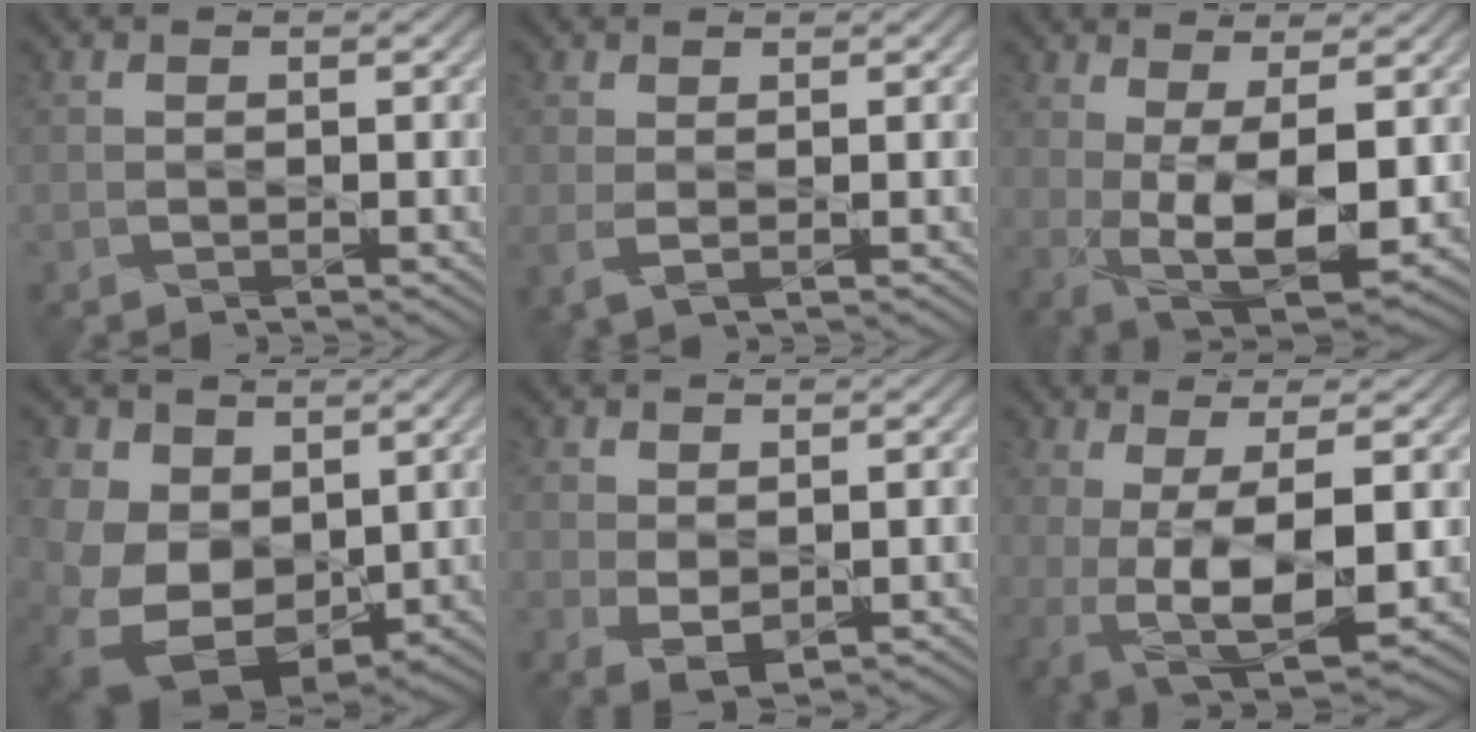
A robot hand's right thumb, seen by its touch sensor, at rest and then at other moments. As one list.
[{"total": 2.1, "force": [0.3, 0.5, 2.0], "torque": [-0.053, -0.003, 0.005]}, {"total": 10.3, "force": [0.6, 4.1, 9.4], "torque": [-0.186, -0.009, 0.016]}, {"total": 13.0, "force": [1.7, 9.9, 8.2], "torque": [-0.200, -0.025, 0.038]}, {"total": 2.7, "force": [0.5, 1.5, 2.2], "torque": [-0.054, -0.008, 0.015]}, {"total": 9.3, "force": [-0.7, 3.3, 8.7], "torque": [-0.165, -0.004, -0.006]}]